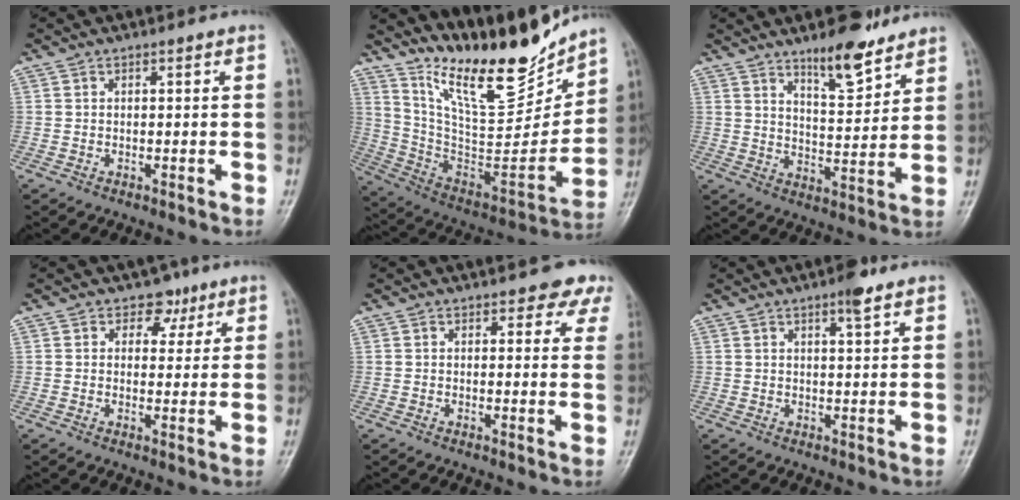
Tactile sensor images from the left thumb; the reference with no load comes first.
{"total": 22.0, "force": [17.2, 6.5, 12.2], "torque": [-0.150, -0.105, 0.303]}
{"total": 9.6, "force": [7.2, 2.9, 5.6], "torque": [-0.072, -0.060, 0.121]}
{"total": 4.2, "force": [2.5, 3.3, 0.9], "torque": [0.018, -0.009, 0.033]}
{"total": 5.3, "force": [4.5, 2.5, 0.8], "torque": [0.032, -0.022, 0.032]}
{"total": 3.3, "force": [2.3, 0.8, 2.3], "torque": [-0.028, -0.013, 0.032]}